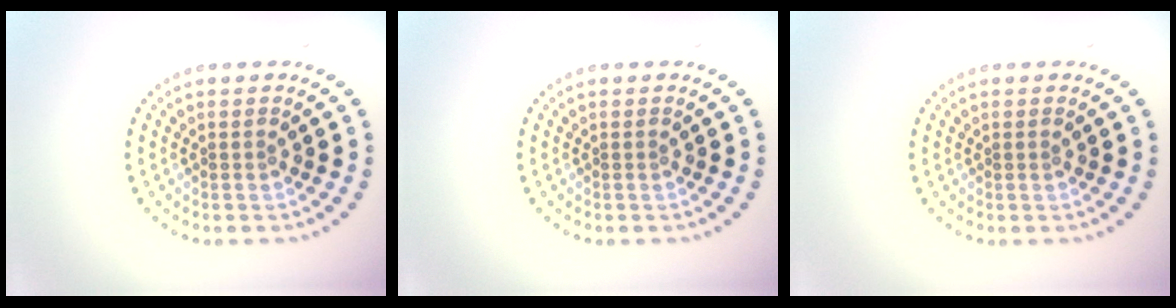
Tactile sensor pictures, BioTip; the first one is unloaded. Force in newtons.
{"total": 0.0}
{"total": 0.0}